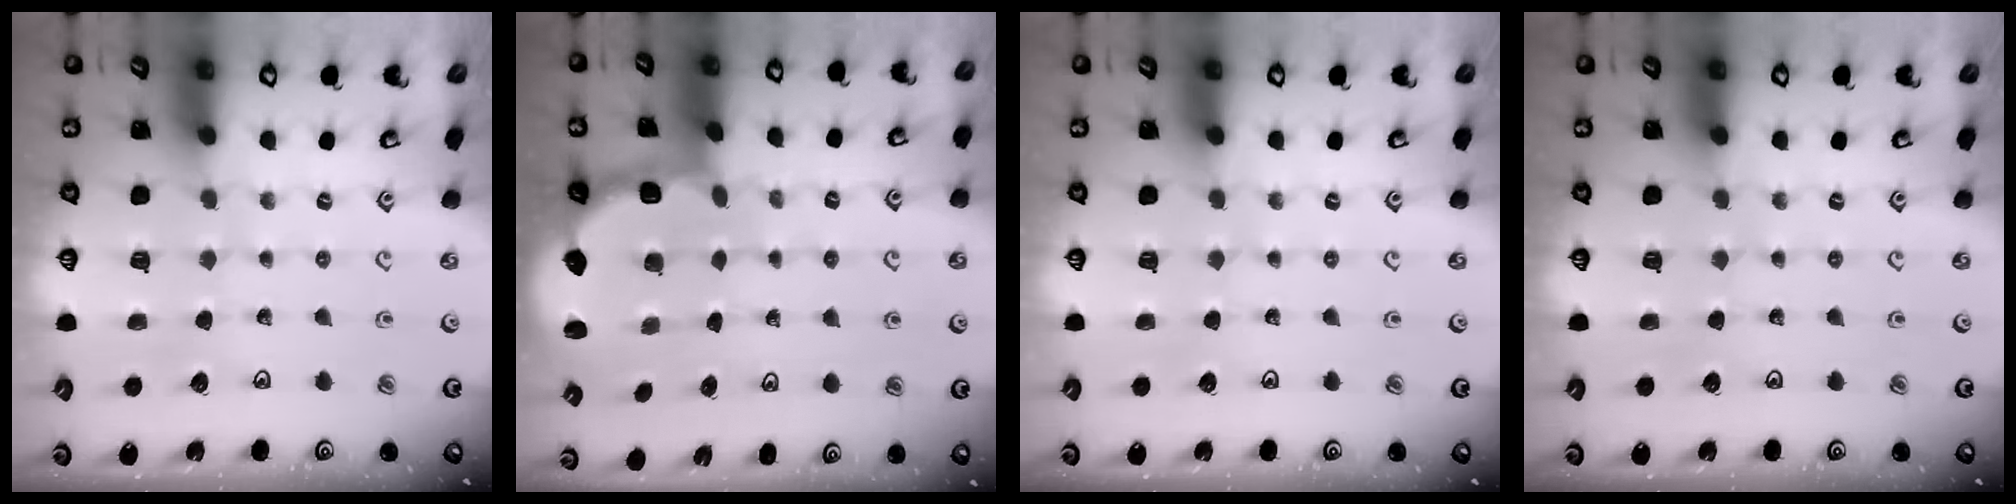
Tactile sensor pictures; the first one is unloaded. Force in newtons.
{"total": 2.6, "press": 2.1, "slide": 1.5}
{"total": 0.0}
{"total": 0.0}